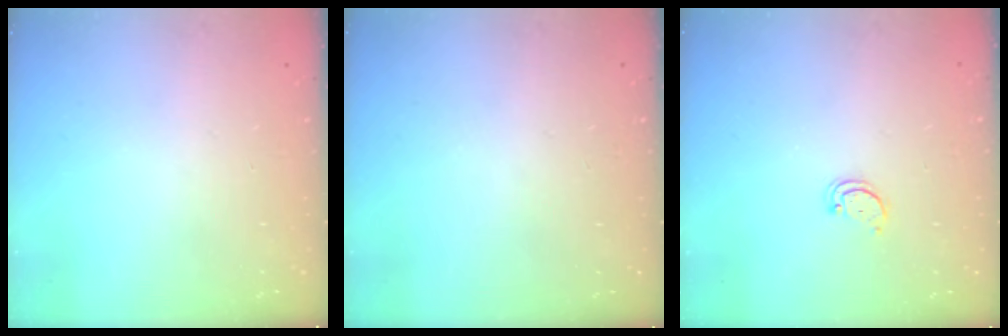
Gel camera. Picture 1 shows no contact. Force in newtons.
{"total": 0.0}
{"total": 2.2, "press": 2.1, "slide": 0.4}